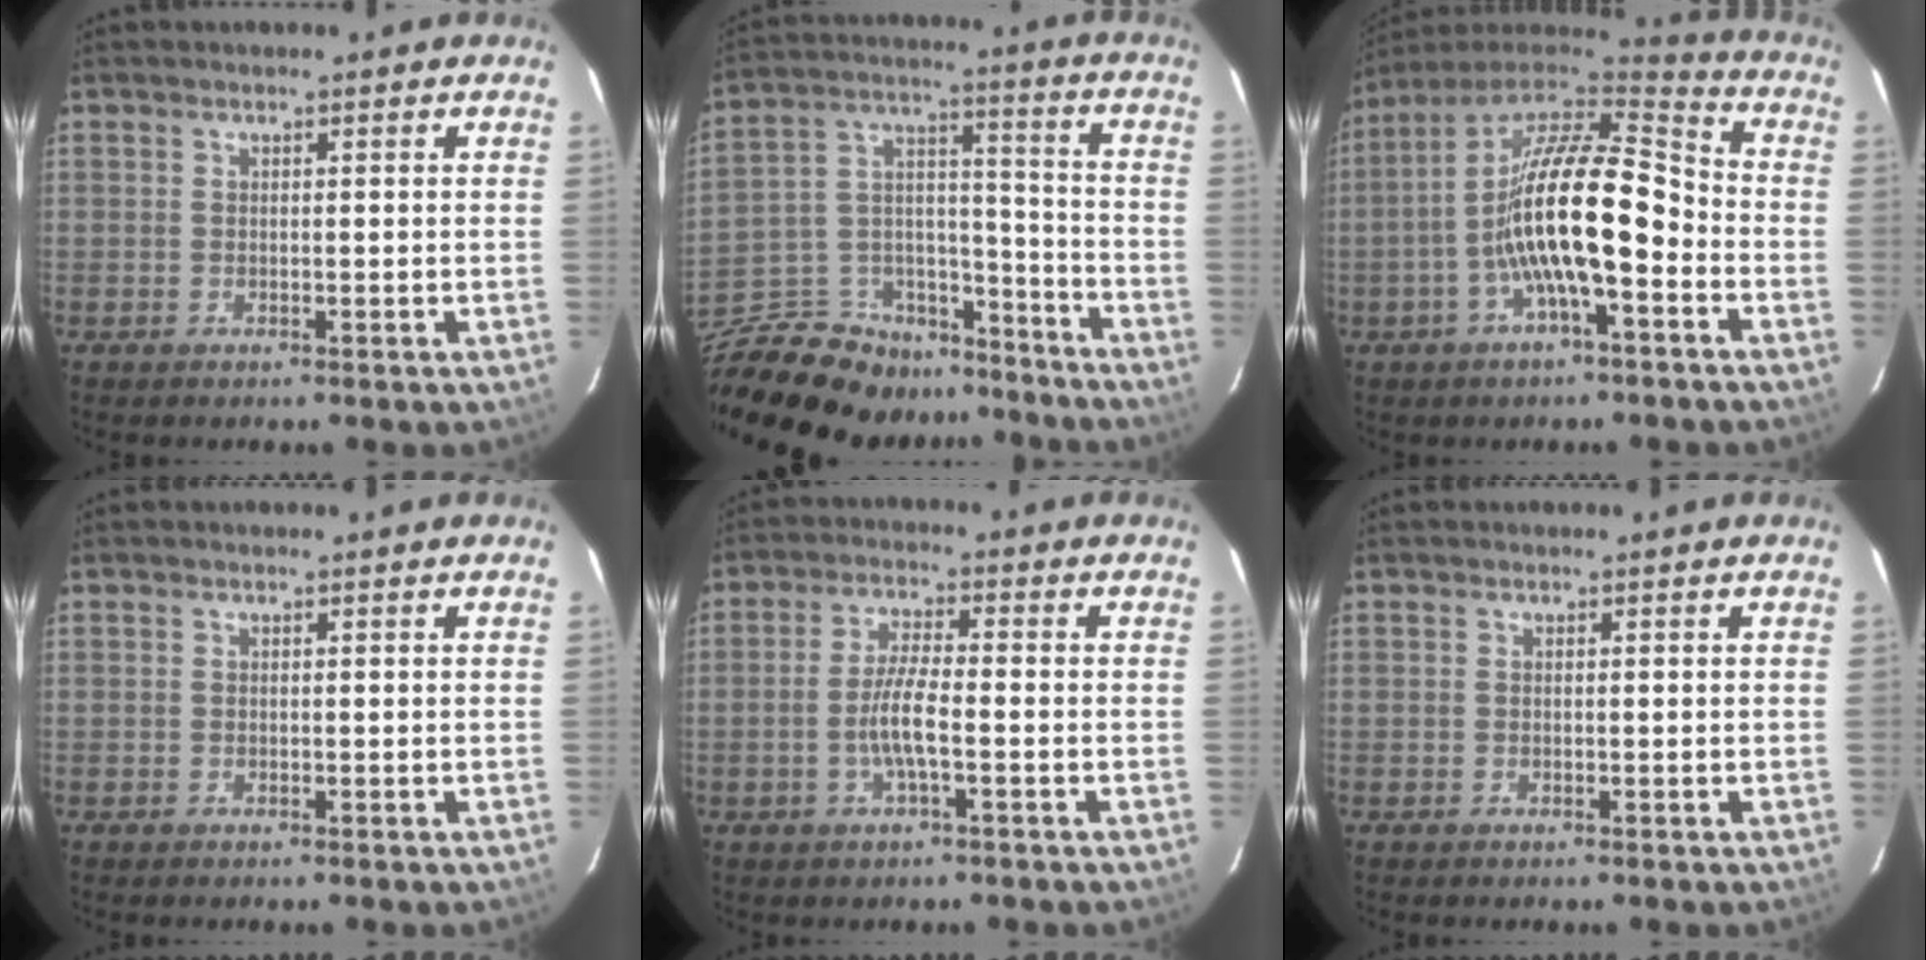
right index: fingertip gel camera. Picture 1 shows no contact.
{"total": 23.5, "force": [-17.5, 12.6, 9.3], "torque": [-0.221, 0.055, -0.257]}
{"total": 17.5, "force": [-4.8, 4.7, 16.2], "torque": [-0.296, -0.001, -0.095]}
{"total": 0.0}
{"total": 5.7, "force": [-1.7, 0.6, 5.4], "torque": [-0.109, -0.001, -0.034]}
{"total": 0.0}